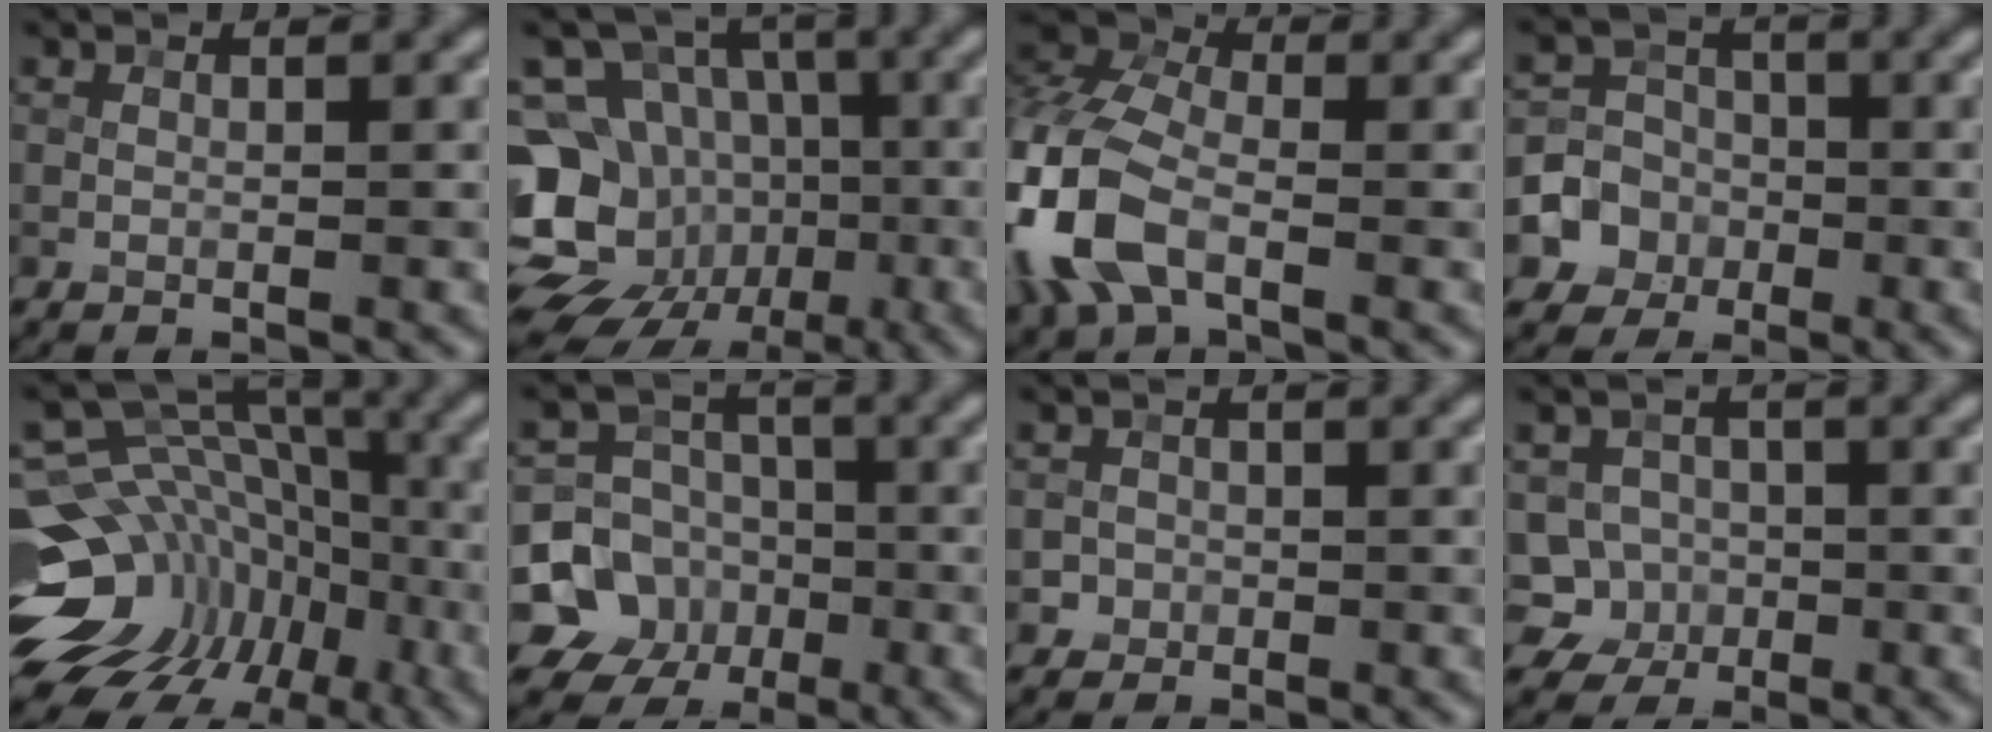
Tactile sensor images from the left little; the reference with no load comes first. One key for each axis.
{"total": 14.5, "fx": -4.4, "fy": 12.6, "fz": 5.7, "tx": -0.119, "ty": -0.006, "tz": -0.091}
{"total": 10.6, "fx": -3.5, "fy": 6.1, "fz": 8.0, "tx": -0.226, "ty": -0.002, "tz": -0.085}
{"total": 4.5, "fx": -1.5, "fy": 4.2, "fz": 0.8, "tx": 0.014, "ty": 0.007, "tz": -0.047}
{"total": 13.9, "fx": -3.8, "fy": 10.3, "fz": 8.6, "tx": -0.147, "ty": 0.020, "tz": -0.036}
{"total": 8.8, "fx": -2.8, "fy": 8.1, "fz": 1.9, "tx": -0.024, "ty": -0.005, "tz": -0.082}
{"total": 1.4, "fx": -0.3, "fy": 1.4, "fz": 0.0, "tx": 0.014, "ty": -0.002, "tz": 0.004}
{"total": 4.4, "fx": -1.1, "fy": 4.1, "fz": 0.9, "tx": 0.004, "ty": 0.011, "tz": -0.036}